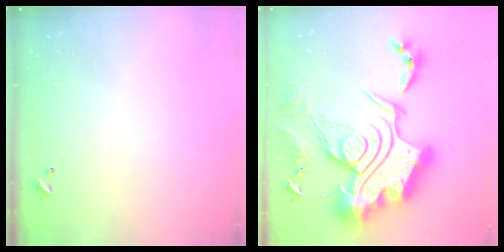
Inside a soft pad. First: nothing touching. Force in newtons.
{"total": 0.6, "press": 0.6, "slide": 0.0}